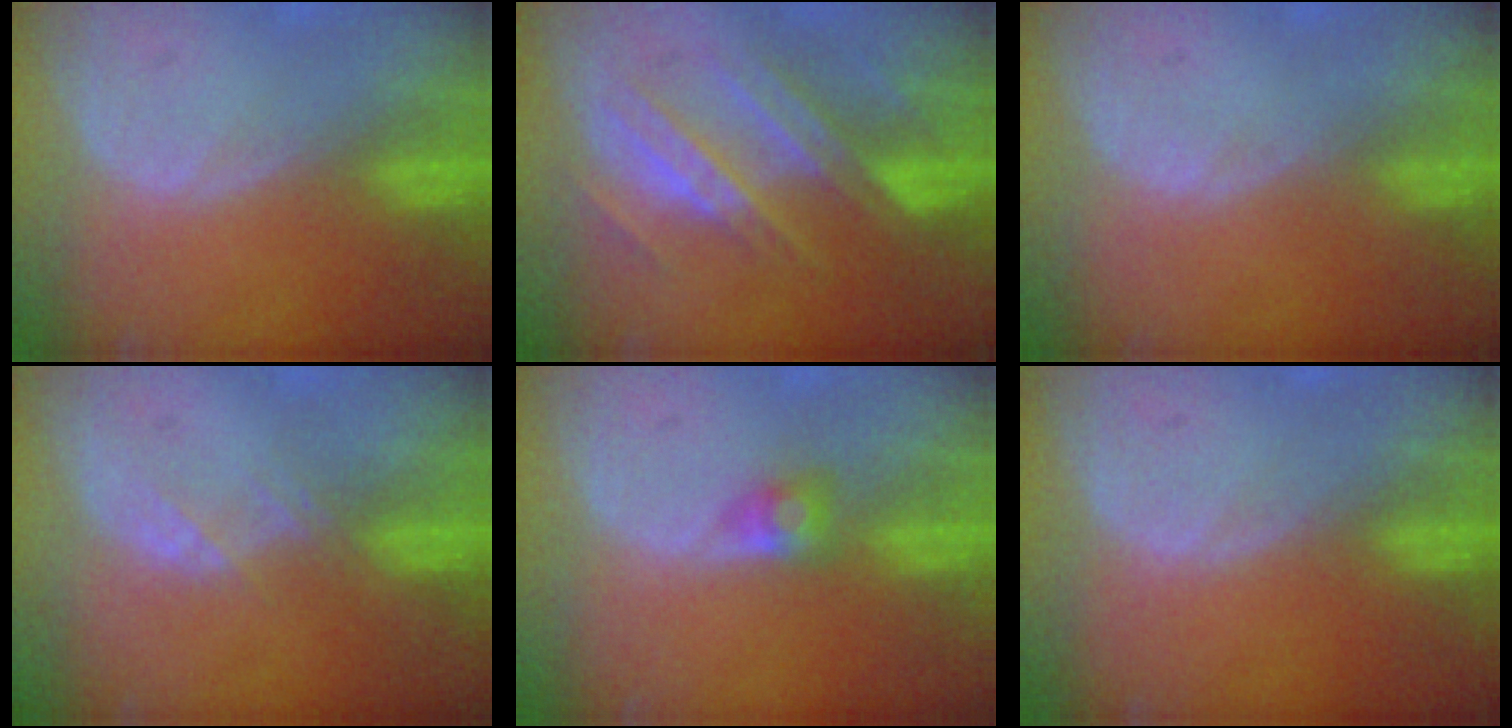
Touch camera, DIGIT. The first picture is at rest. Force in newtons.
{"total": 8.0, "press": 7.9, "slide": 1.1}
{"total": 0.0}
{"total": 1.9, "press": 1.8, "slide": 0.8}
{"total": 2.7, "press": 2.5, "slide": 1.1}
{"total": 0.0}